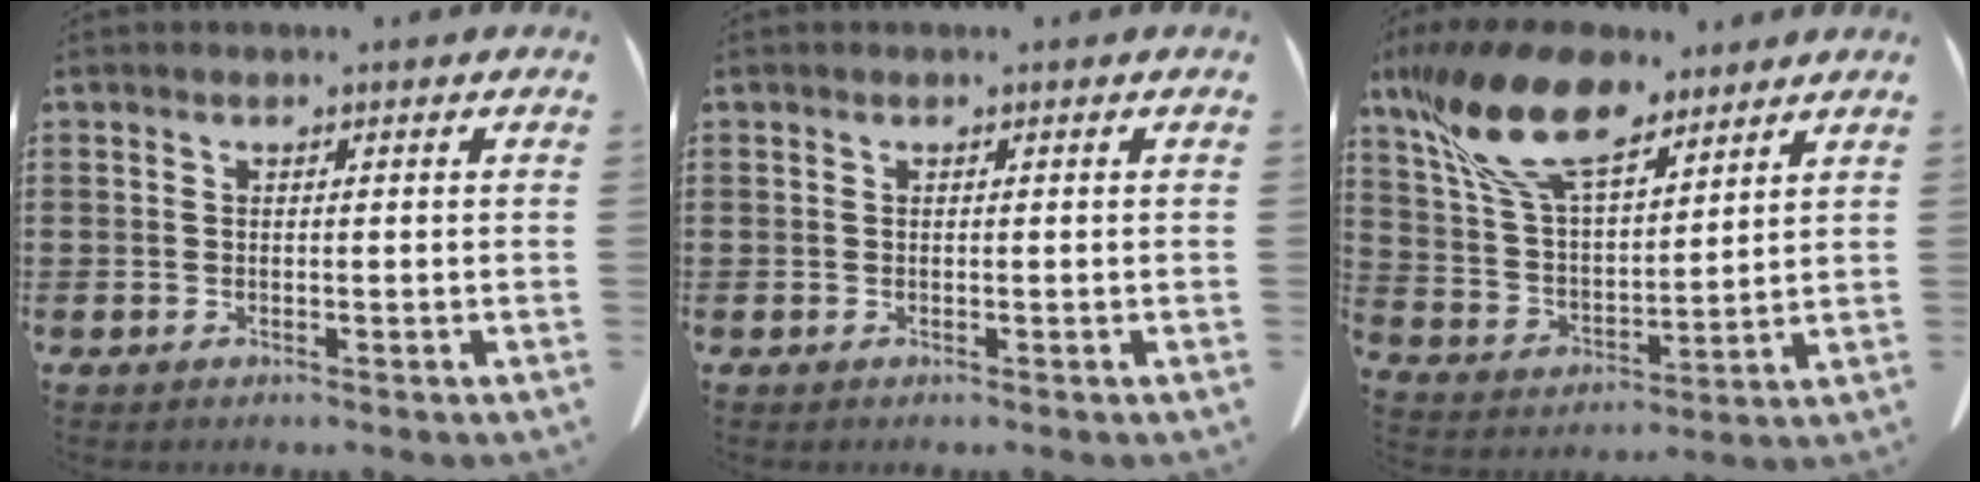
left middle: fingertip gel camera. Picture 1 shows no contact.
{"total": 0.0}
{"total": 14.8, "force": [10.4, 5.7, 8.8], "torque": [-0.216, -0.031, 0.189]}